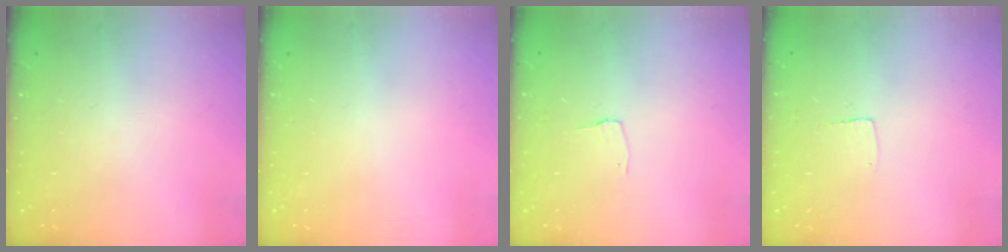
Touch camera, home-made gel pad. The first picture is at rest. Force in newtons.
{"total": 0.0}
{"total": 2.7, "press": 2.7, "slide": 0.3}
{"total": 2.3, "press": 2.3, "slide": 0.1}